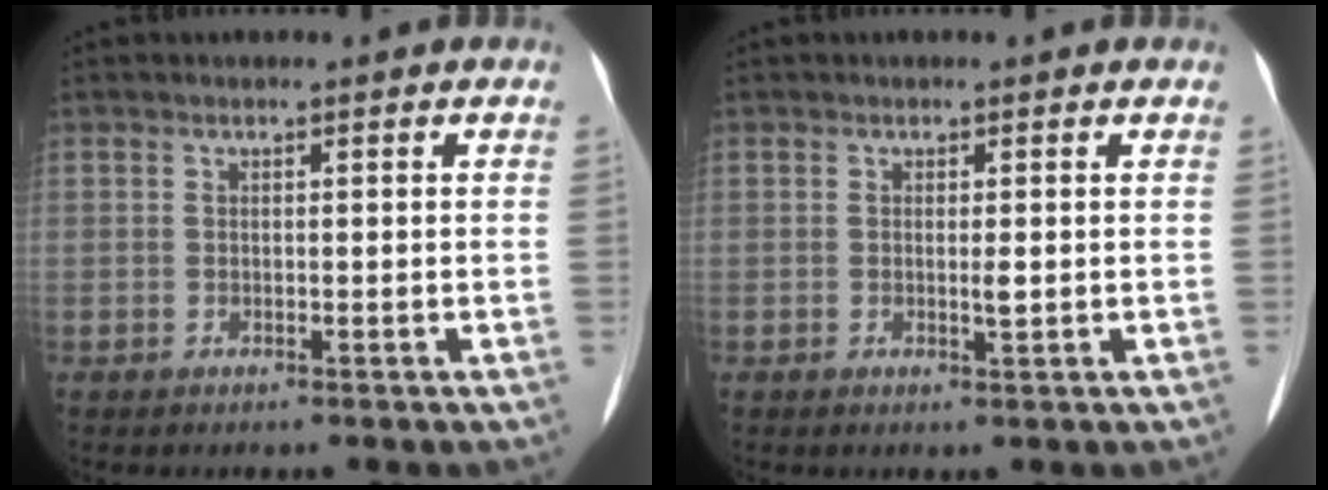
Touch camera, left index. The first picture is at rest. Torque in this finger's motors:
{"motor_torque": [0.40, 0.16, 0.11, 0.05]}